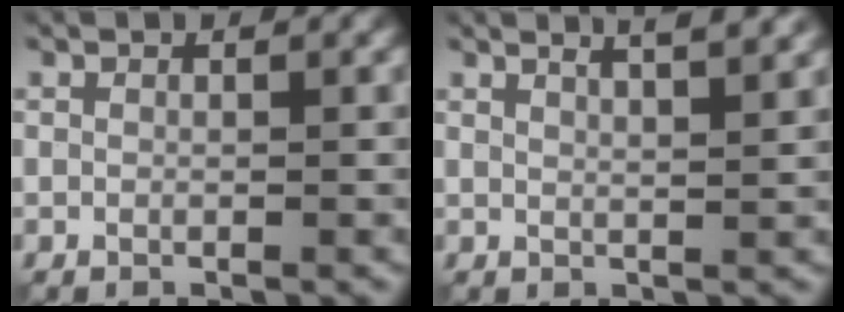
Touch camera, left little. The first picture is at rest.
{"total": 5.1, "force": [3.6, 1.7, 3.2], "torque": [-0.014, 0.030, 0.019]}